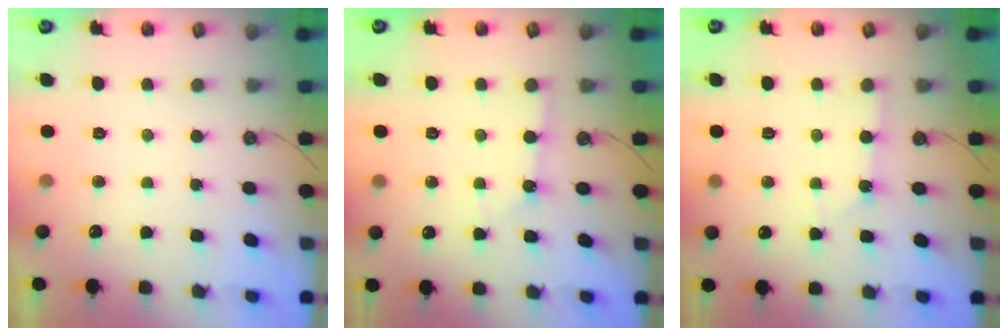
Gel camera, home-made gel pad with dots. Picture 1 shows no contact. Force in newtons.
{"total": 2.0, "press": 2.0, "slide": 0.1}
{"total": 1.4, "press": 1.4, "slide": 0.2}